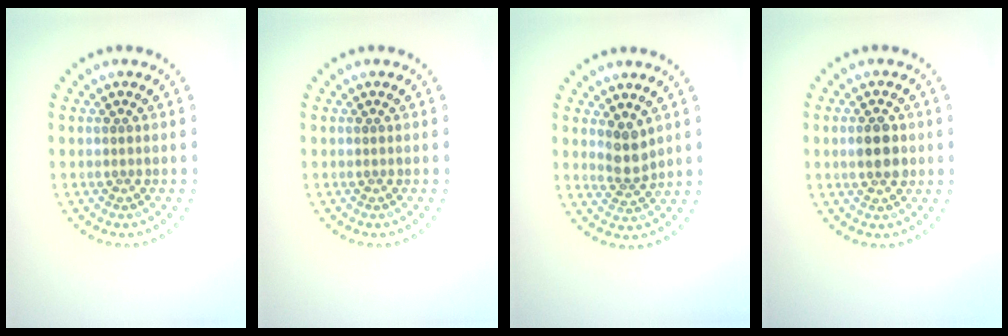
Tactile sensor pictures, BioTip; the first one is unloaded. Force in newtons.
{"total": 0.0}
{"total": 2.3, "press": 1.9, "slide": 1.4}
{"total": 2.9, "press": 2.9, "slide": 0.2}